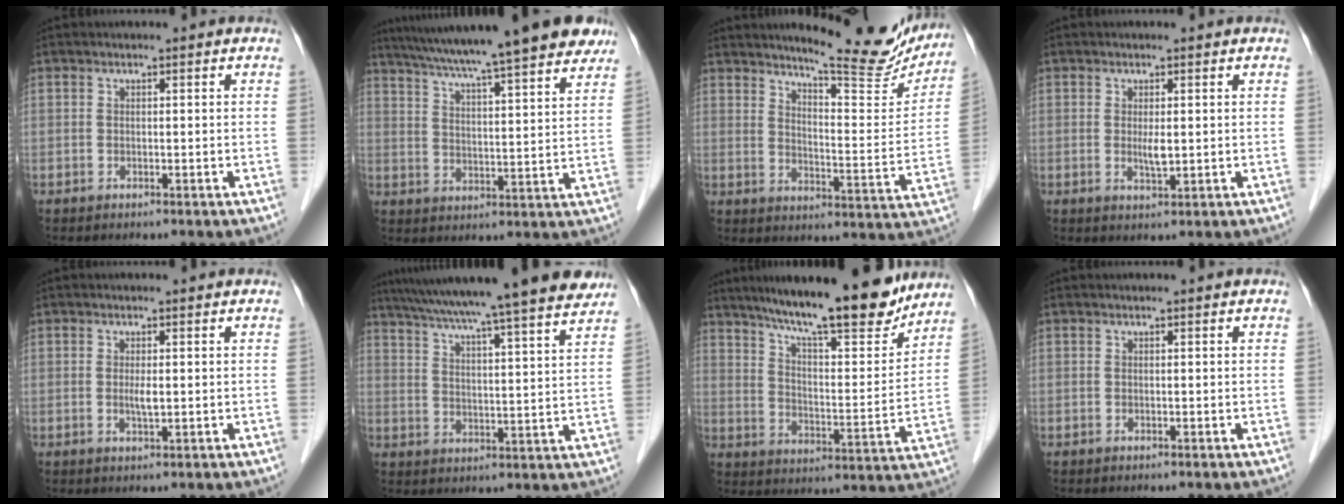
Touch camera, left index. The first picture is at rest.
{"total": 24.1, "force": [20.0, 1.8, 13.4], "torque": [-0.216, 0.015, 0.274]}
{"total": 17.1, "force": [15.2, 2.6, 7.4], "torque": [-0.094, -0.056, 0.189]}
{"total": 2.0, "force": [0.1, 0.4, 1.9], "torque": [-0.039, -0.008, 0.005]}
{"total": 1.7, "force": [-0.1, 0.3, 1.6], "torque": [-0.035, -0.006, 0.000]}
{"total": 24.7, "force": [21.4, 0.1, 12.2], "torque": [-0.204, -0.006, 0.295]}
{"total": 18.7, "force": [15.8, 2.5, 9.7], "torque": [-0.155, -0.010, 0.237]}
{"total": 0.0}